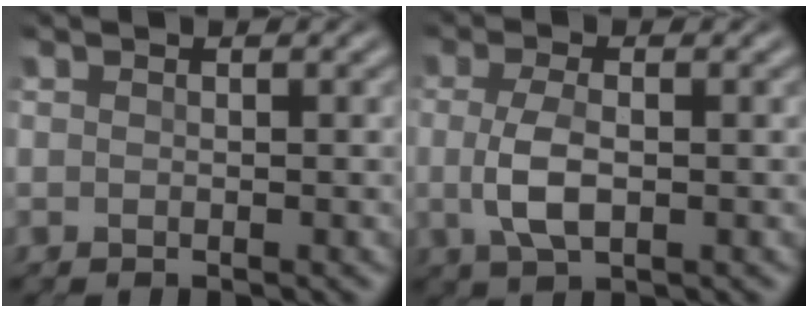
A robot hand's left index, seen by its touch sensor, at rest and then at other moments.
{"total": 3.5, "force": [-0.2, 1.4, 3.2], "torque": [-0.082, 0.000, 0.000]}